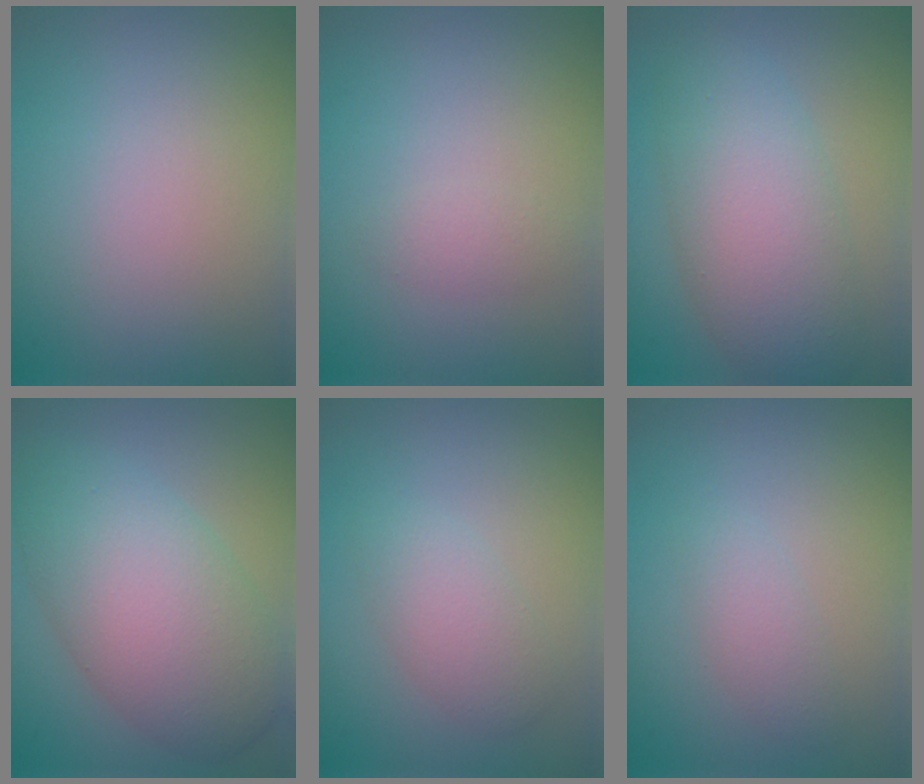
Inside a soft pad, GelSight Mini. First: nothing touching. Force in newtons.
{"total": 1.1, "press": 1.1, "slide": 0.0}
{"total": 6.9, "press": 6.9, "slide": 0.4}
{"total": 8.6, "press": 8.6, "slide": 0.1}
{"total": 4.0, "press": 4.0, "slide": 0.1}
{"total": 1.6, "press": 1.6, "slide": 0.1}